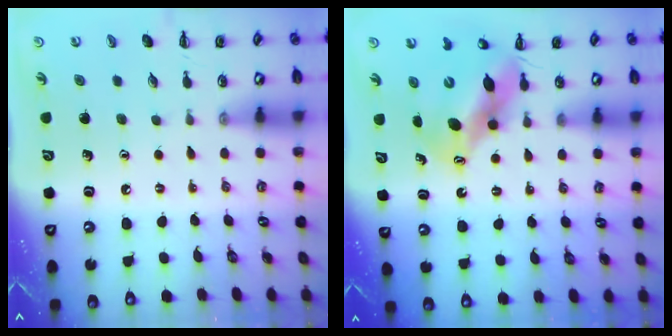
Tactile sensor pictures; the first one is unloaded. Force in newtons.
{"total": 10.9, "press": 10.6, "slide": 2.7}